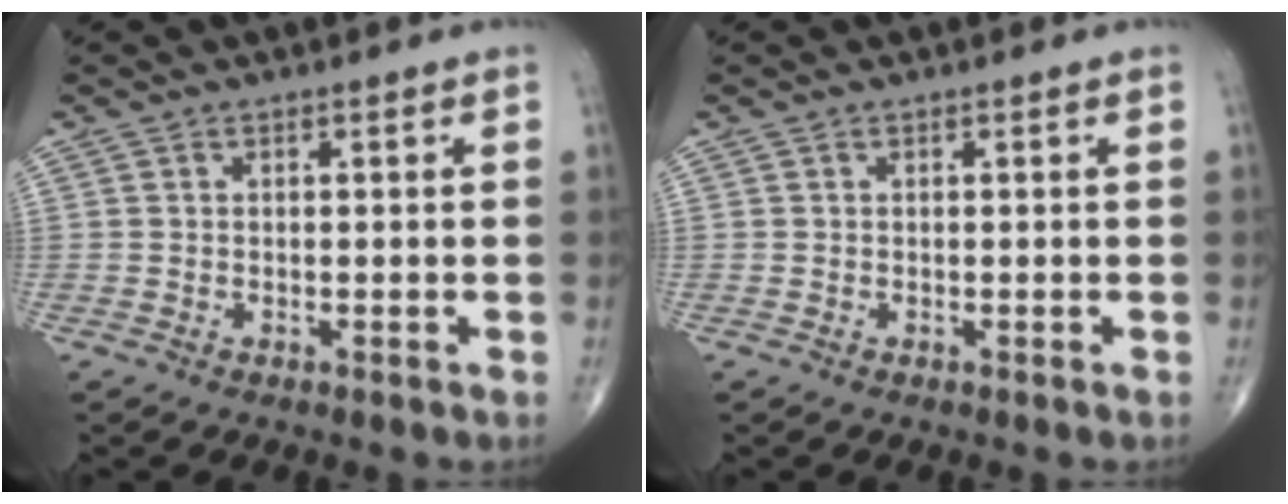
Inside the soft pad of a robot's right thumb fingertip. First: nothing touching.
{"total": 0.0}